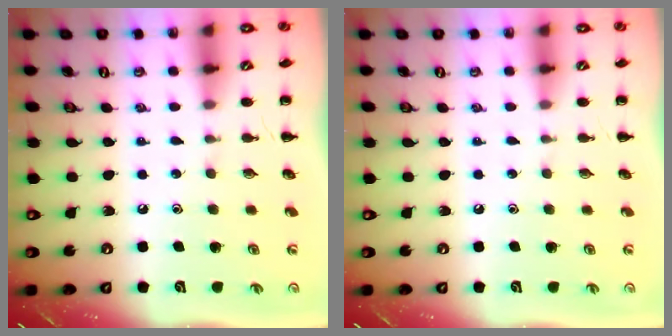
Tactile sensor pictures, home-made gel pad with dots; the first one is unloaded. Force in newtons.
{"total": 0.0}